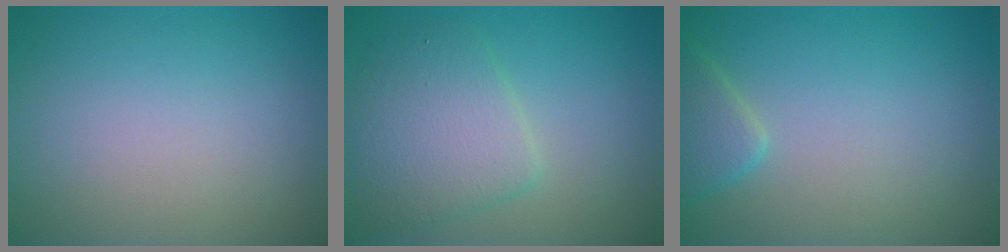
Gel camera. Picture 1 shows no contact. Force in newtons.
{"total": 4.7, "press": 4.7, "slide": 0.2}
{"total": 2.4, "press": 2.3, "slide": 0.1}